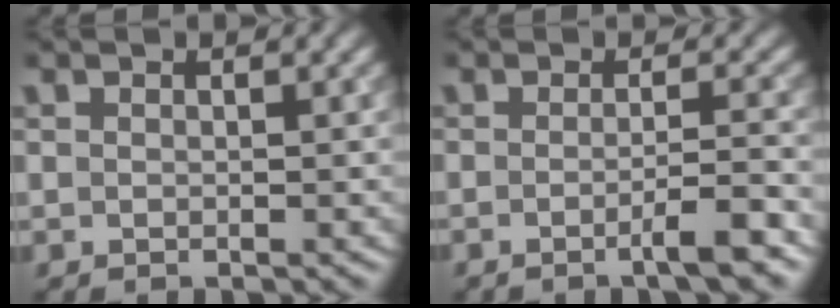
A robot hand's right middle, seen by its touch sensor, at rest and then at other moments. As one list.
[{"total": 3.6, "force": [-1.6, 0.5, 3.1], "torque": [-0.041, 0.001, -0.036]}]